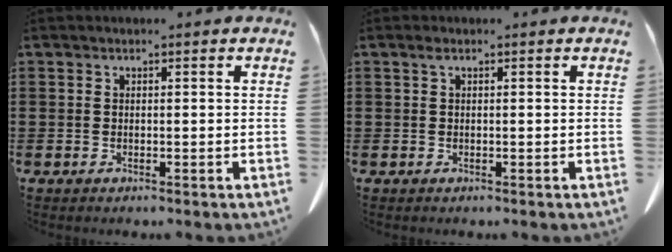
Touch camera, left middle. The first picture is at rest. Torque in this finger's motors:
{"motor_torque": [0.82, 0.63, 0.12, 0.07]}